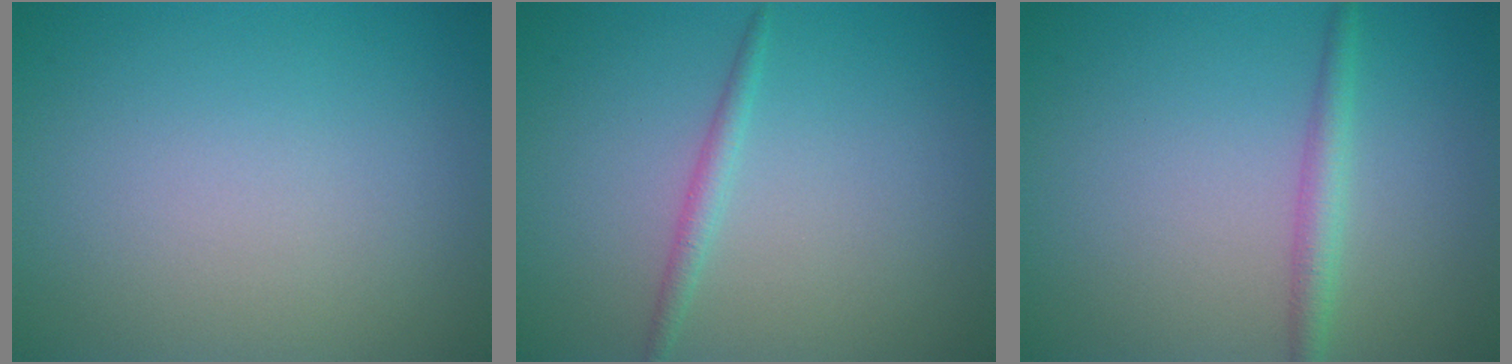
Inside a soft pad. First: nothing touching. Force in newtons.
{"total": 1.3, "press": 1.3, "slide": 0.1}
{"total": 2.0, "press": 2.0, "slide": 0.0}